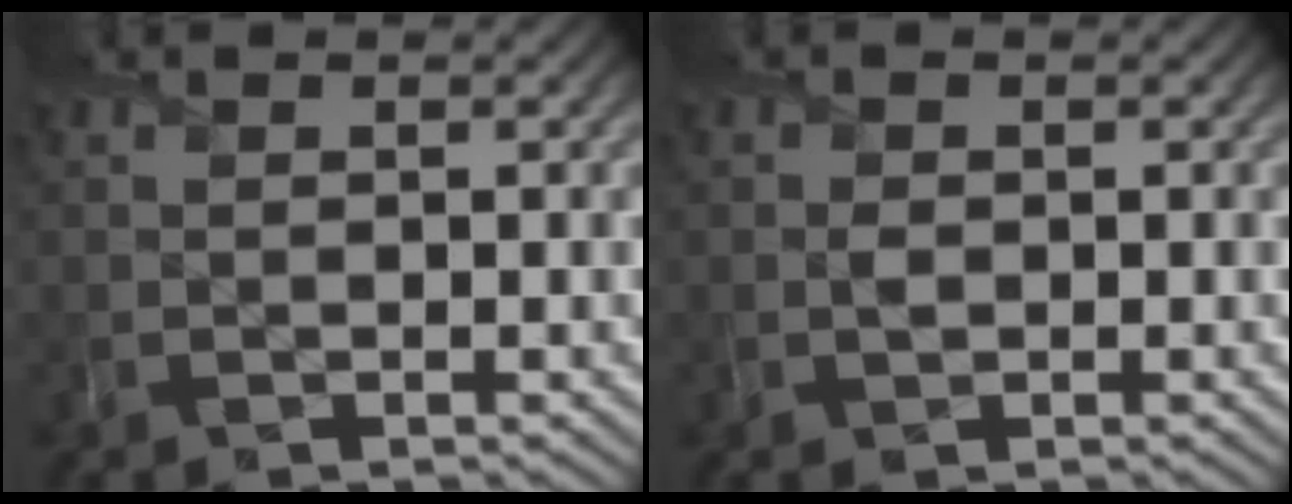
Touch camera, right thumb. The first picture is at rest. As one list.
[{"total": 0.8, "force": [0.1, 0.7, 0.5], "torque": [-0.010, 0.001, -0.002]}]